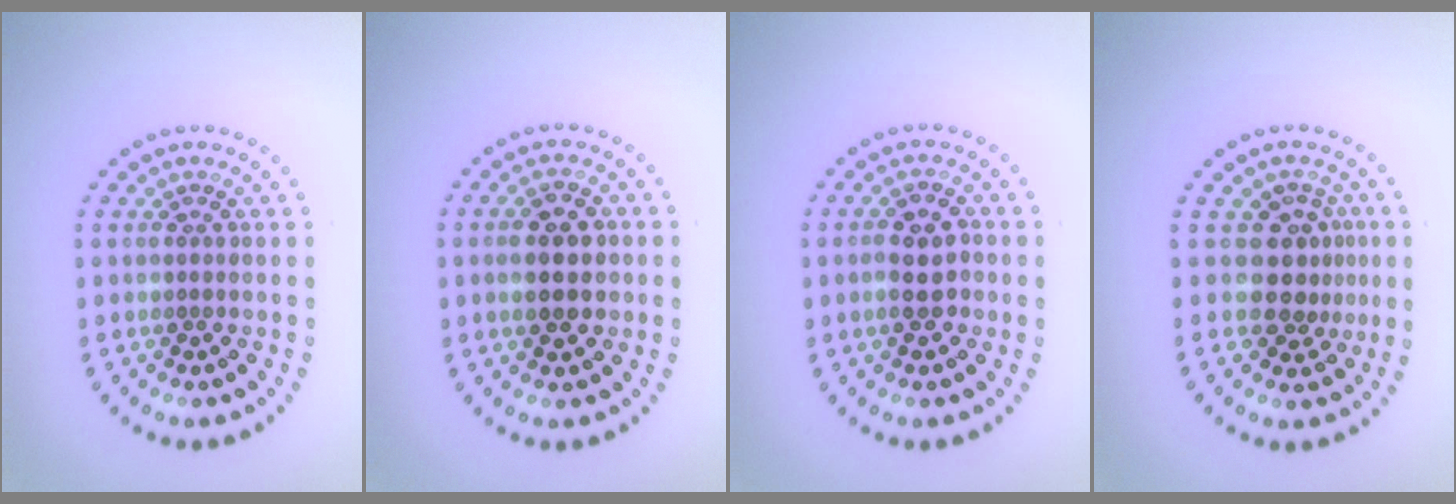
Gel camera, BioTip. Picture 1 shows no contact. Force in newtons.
{"total": 4.5, "press": 4.5, "slide": 0.1}
{"total": 3.2, "press": 3.1, "slide": 0.6}
{"total": 3.0, "press": 2.5, "slide": 1.7}